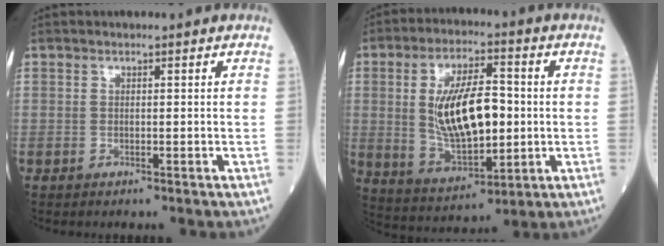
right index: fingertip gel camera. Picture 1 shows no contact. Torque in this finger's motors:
{"motor_torque": [1.50, -0.20, 0.72, 0.21]}